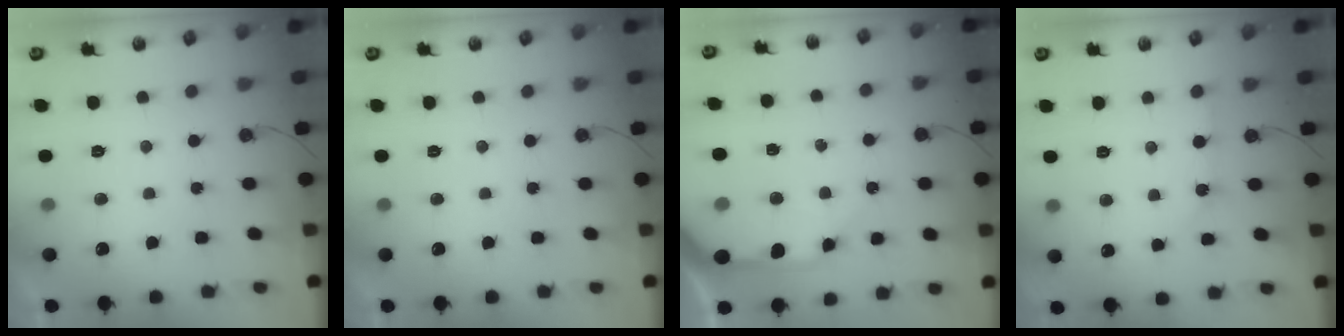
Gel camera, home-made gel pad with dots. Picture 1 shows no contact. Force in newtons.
{"total": 0.0}
{"total": 14.3, "press": 14.1, "slide": 2.0}
{"total": 2.5, "press": 2.5, "slide": 0.3}